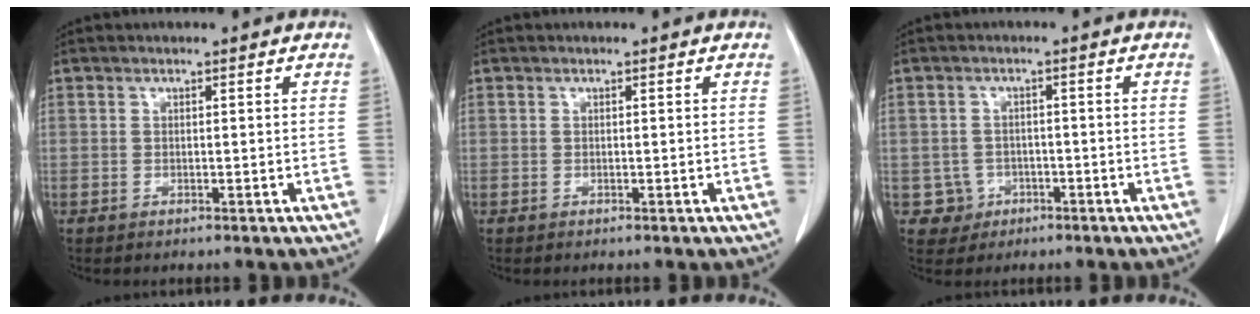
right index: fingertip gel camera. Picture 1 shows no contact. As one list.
[{"total": 0.0}, {"total": 3.7, "force": [-1.3, 3.4, -0.2], "torque": [0.014, 0.014, -0.017]}]